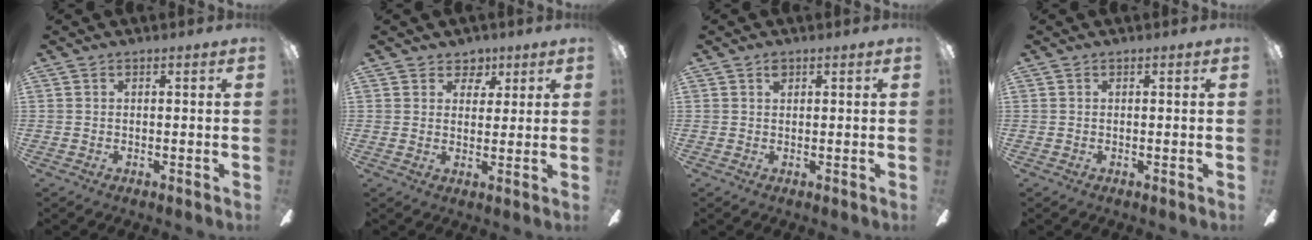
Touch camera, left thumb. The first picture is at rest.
{"total": 5.0, "force": [3.4, 3.6, 0.7], "torque": [0.002, -0.014, 0.058]}
{"total": 1.3, "force": [0.9, 0.7, 0.7], "torque": [-0.016, 0.002, 0.016]}
{"total": 0.0}